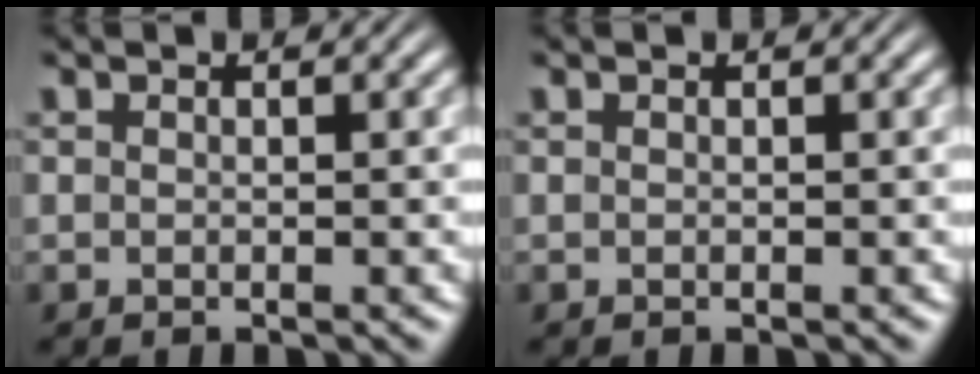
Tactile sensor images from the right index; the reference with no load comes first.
{"total": 0.0}